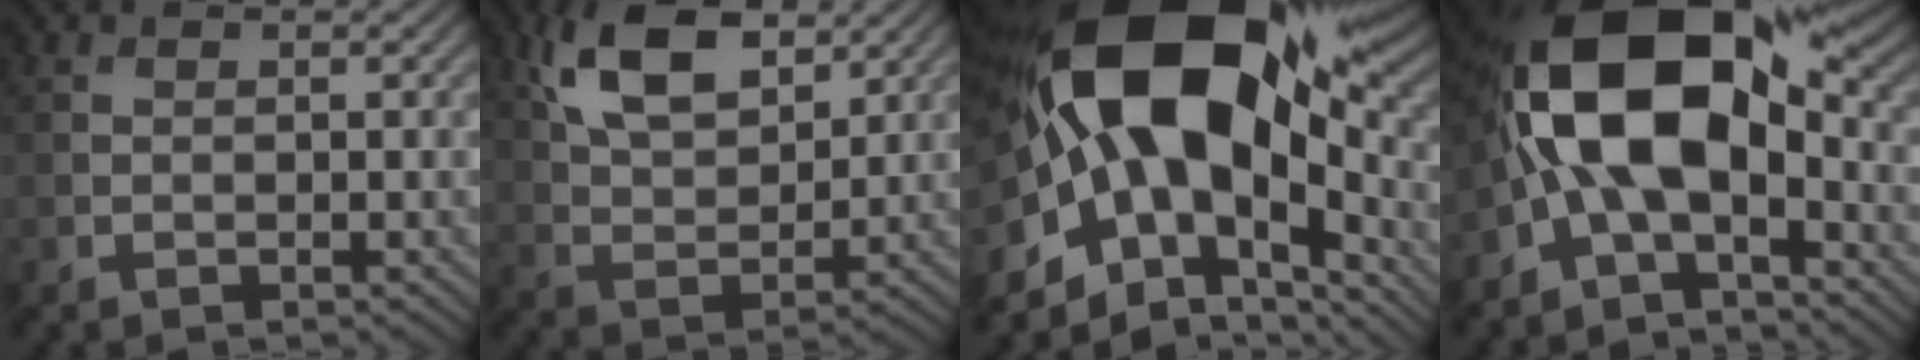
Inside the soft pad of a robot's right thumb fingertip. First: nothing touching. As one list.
[{"total": 10.0, "force": [5.2, 5.0, 6.9], "torque": [-0.154, 0.006, 0.102]}, {"total": 20.8, "force": [1.3, 12.0, 16.9], "torque": [-0.347, 0.003, 0.028]}, {"total": 16.3, "force": [-0.8, 8.5, 13.9], "torque": [-0.254, 0.016, -0.032]}]